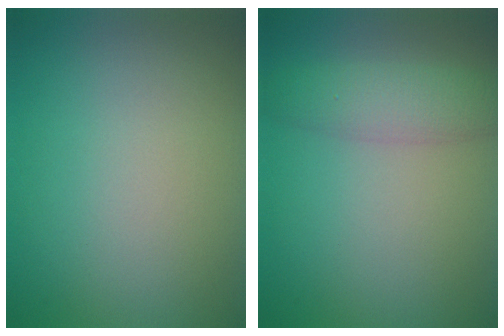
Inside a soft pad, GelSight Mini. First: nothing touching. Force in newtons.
{"total": 3.6, "press": 3.6, "slide": 0.1}